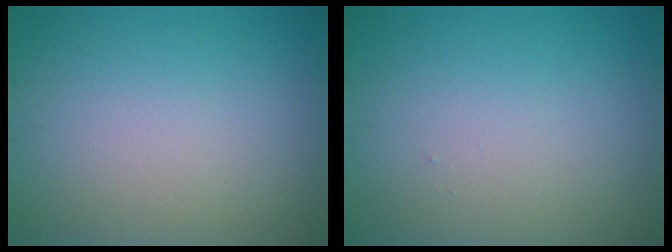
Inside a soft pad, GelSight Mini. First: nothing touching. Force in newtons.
{"total": 0.0}